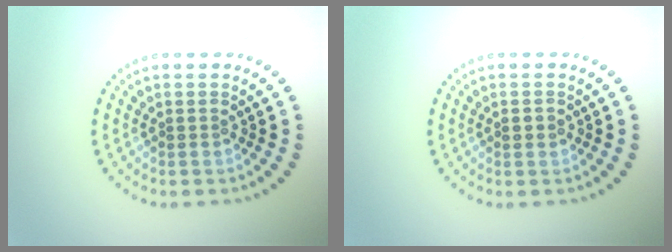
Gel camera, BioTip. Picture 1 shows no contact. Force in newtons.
{"total": 1.3, "press": 1.3, "slide": 0.0}